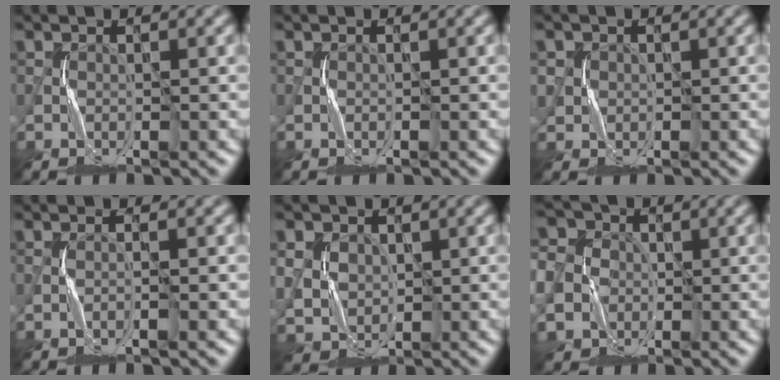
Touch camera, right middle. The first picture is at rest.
{"total": 0.0}
{"total": 3.1, "force": [0.1, 3.0, 0.7], "torque": [-0.007, 0.011, -0.018]}
{"total": 0.9, "force": [-0.3, -0.4, 0.7], "torque": [-0.014, 0.002, -0.009]}
{"total": 5.3, "force": [1.6, 4.4, 2.4], "torque": [-0.056, 0.016, 0.018]}
{"total": 10.5, "force": [-3.5, 9.1, 3.8], "torque": [-0.082, -0.014, -0.096]}